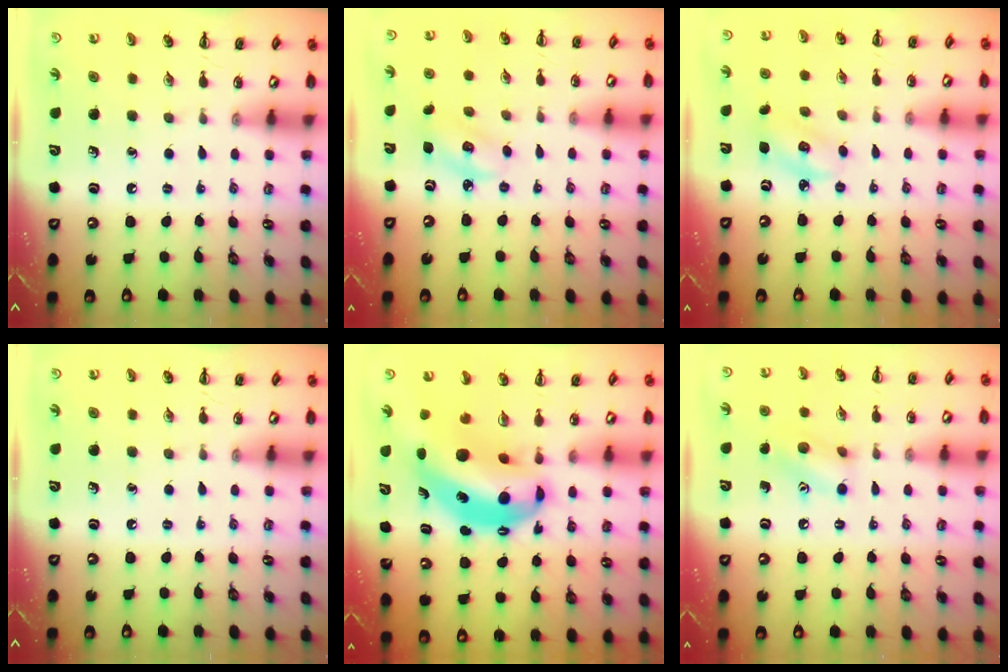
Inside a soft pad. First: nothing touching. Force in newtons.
{"total": 2.9, "press": 2.8, "slide": 0.6}
{"total": 2.9, "press": 2.8, "slide": 0.6}
{"total": 0.0}
{"total": 10.2, "press": 9.9, "slide": 2.4}
{"total": 9.8, "press": 9.7, "slide": 1.0}